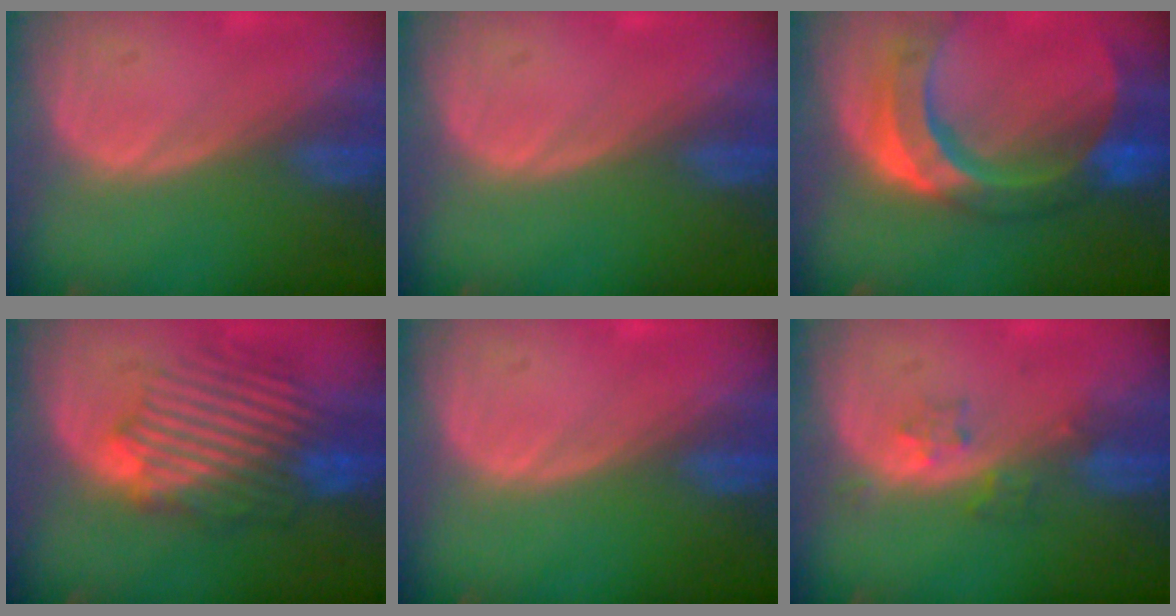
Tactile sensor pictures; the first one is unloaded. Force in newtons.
{"total": 0.0}
{"total": 11.5, "press": 9.8, "slide": 6.1}
{"total": 9.1, "press": 9.0, "slide": 1.7}
{"total": 0.0}
{"total": 2.6, "press": 2.6, "slide": 0.2}